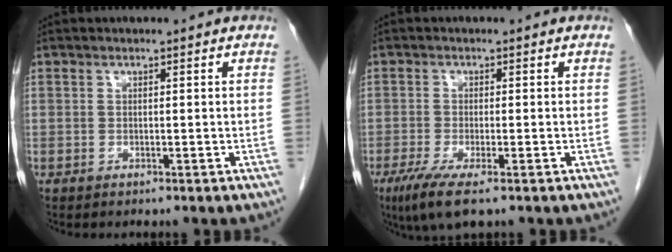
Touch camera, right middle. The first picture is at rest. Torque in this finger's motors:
{"motor_torque": [1.02, -0.81, 0.41, 0.10]}